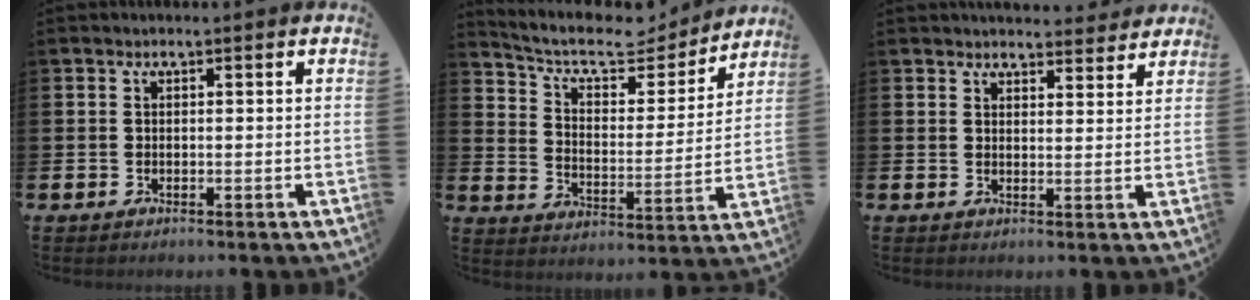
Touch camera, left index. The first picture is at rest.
{"total": 9.0, "force": [7.9, 3.0, 3.1], "torque": [-0.088, -0.052, 0.132]}
{"total": 3.8, "force": [3.7, 0.7, 0.1], "torque": [-0.002, -0.021, 0.067]}